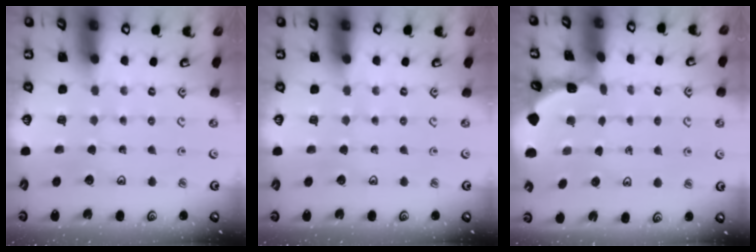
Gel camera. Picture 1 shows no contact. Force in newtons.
{"total": 0.0}
{"total": 0.7, "press": 0.6, "slide": 0.1}